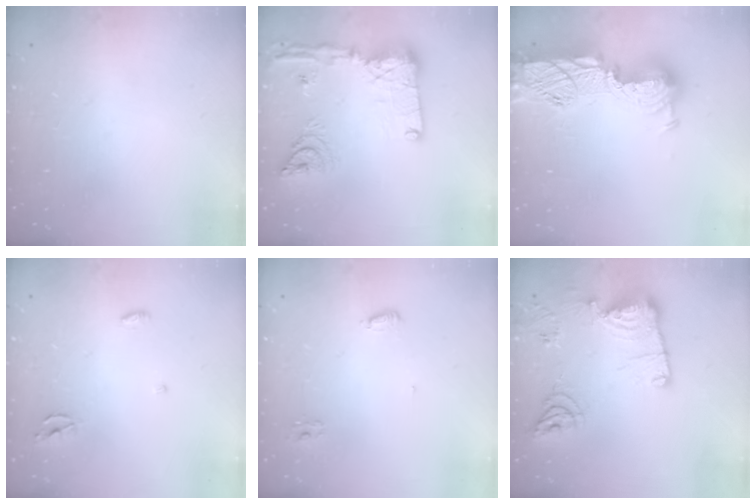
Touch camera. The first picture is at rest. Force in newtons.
{"total": 20.1, "press": 19.9, "slide": 3.0}
{"total": 19.3, "press": 19.2, "slide": 1.1}
{"total": 3.1, "press": 3.1, "slide": 0.2}
{"total": 4.2, "press": 4.2, "slide": 0.3}
{"total": 16.6, "press": 16.5, "slide": 1.8}